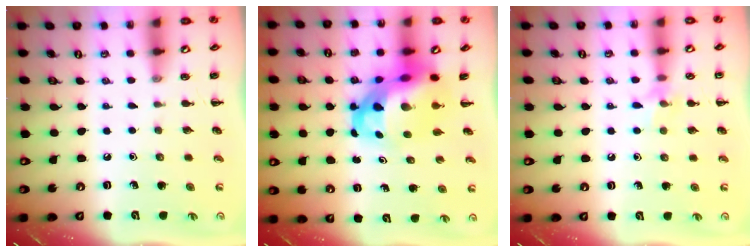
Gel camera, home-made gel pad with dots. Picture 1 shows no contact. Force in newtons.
{"total": 10.2, "press": 9.8, "slide": 2.8}
{"total": 6.8, "press": 6.6, "slide": 1.6}